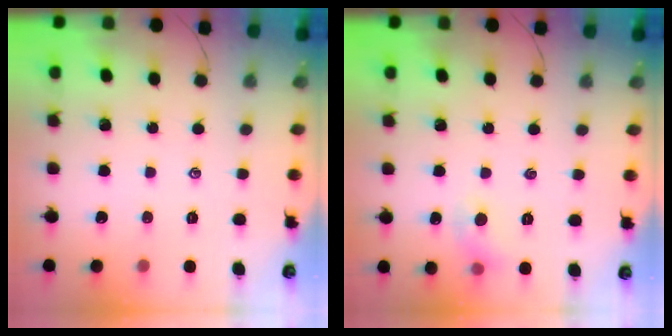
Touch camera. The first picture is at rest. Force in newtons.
{"total": 5.0, "press": 4.8, "slide": 1.4}